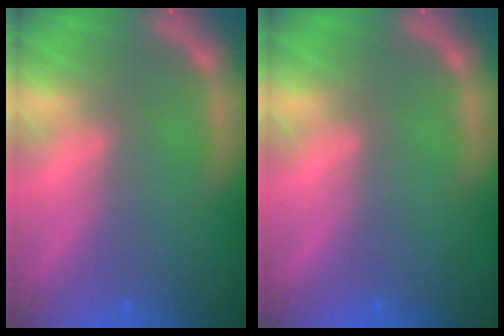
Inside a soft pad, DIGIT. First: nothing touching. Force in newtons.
{"total": 0.0}